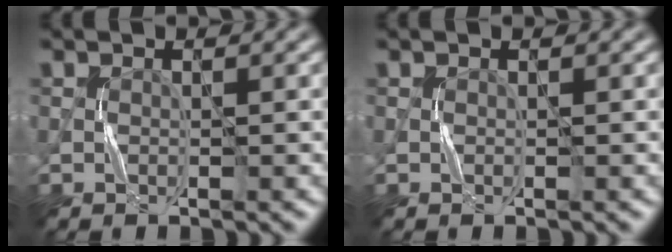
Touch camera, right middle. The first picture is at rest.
{"total": 0.0}